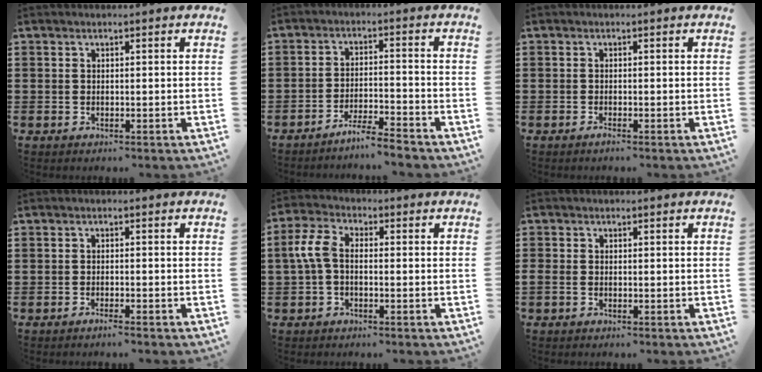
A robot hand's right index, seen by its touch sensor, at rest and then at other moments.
{"total": 4.3, "force": [-4.1, -0.5, 1.3], "torque": [-0.032, -0.005, -0.082]}
{"total": 0.7, "force": [-0.5, 0.0, 0.5], "torque": [-0.009, -0.005, -0.009]}
{"total": 1.2, "force": [-1.0, -0.2, 0.6], "torque": [-0.009, -0.003, -0.018]}
{"total": 4.8, "force": [-0.7, 2.7, 3.9], "torque": [-0.103, -0.001, -0.022]}
{"total": 0.7, "force": [-0.5, 0.4, 0.4], "torque": [-0.010, -0.002, -0.009]}